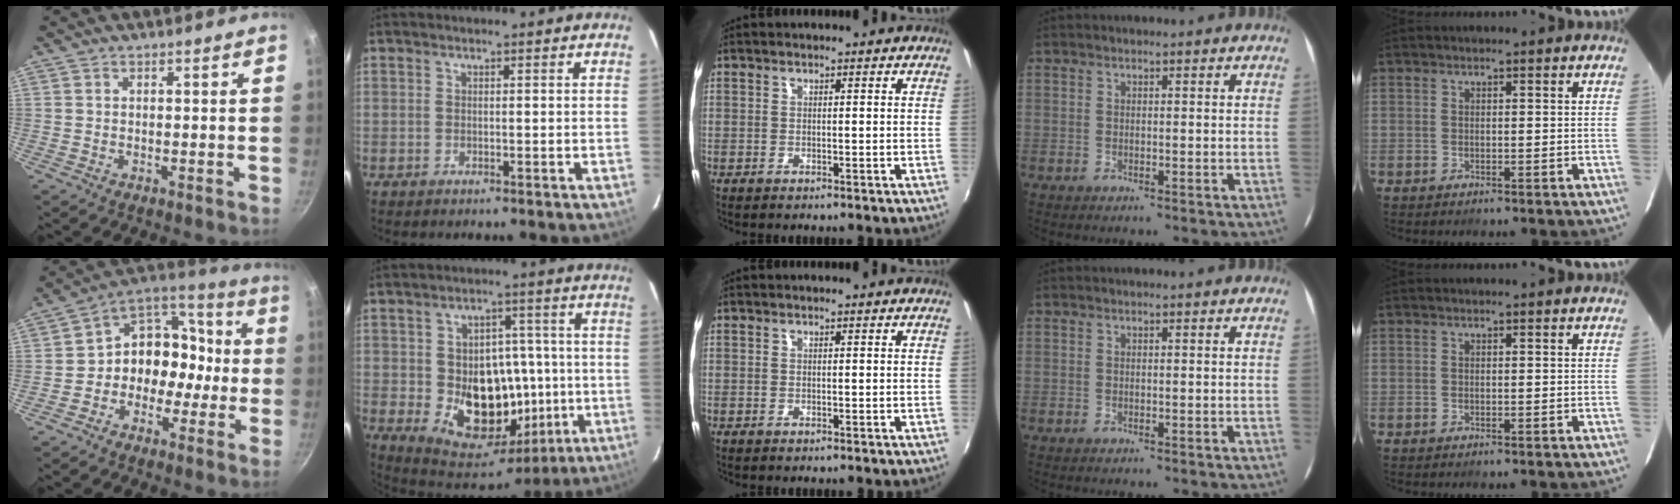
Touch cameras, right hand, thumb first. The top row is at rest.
{"thumb": {"total": 12.9, "force": [-2.7, 10.7, 6.6], "torque": [-0.041, 0.067, -0.060]}, "index": {"total": 16.4, "force": [-2.2, 13.3, 9.5], "torque": [-0.177, 0.014, -0.008]}}